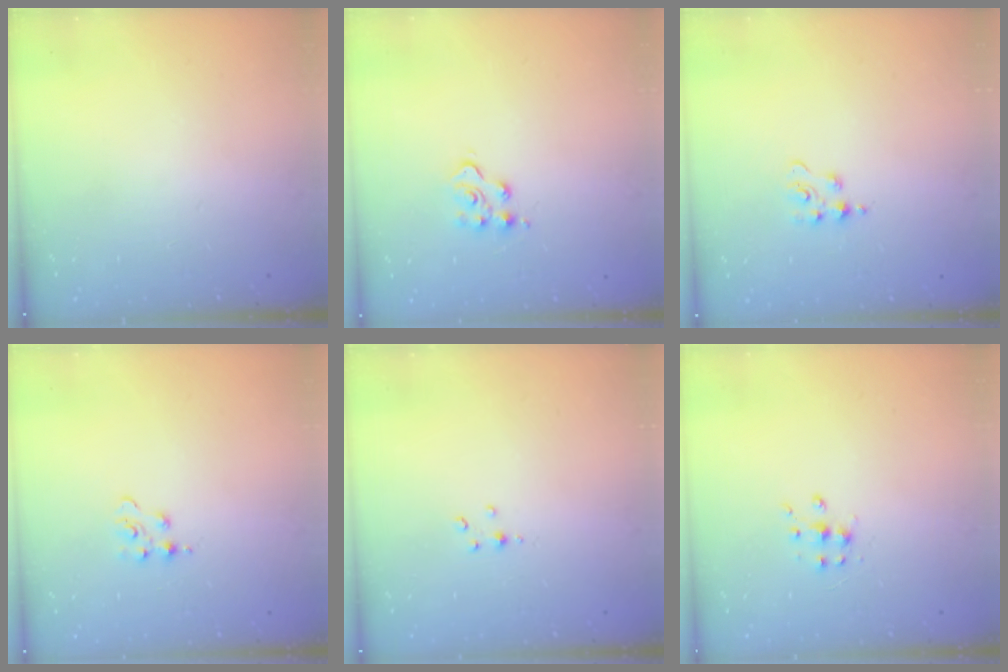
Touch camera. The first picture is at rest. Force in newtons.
{"total": 5.8, "press": 5.8, "slide": 0.1}
{"total": 3.1, "press": 3.0, "slide": 0.4}
{"total": 2.3, "press": 2.3, "slide": 0.4}
{"total": 2.5, "press": 2.5, "slide": 0.3}
{"total": 6.4, "press": 6.4, "slide": 0.5}